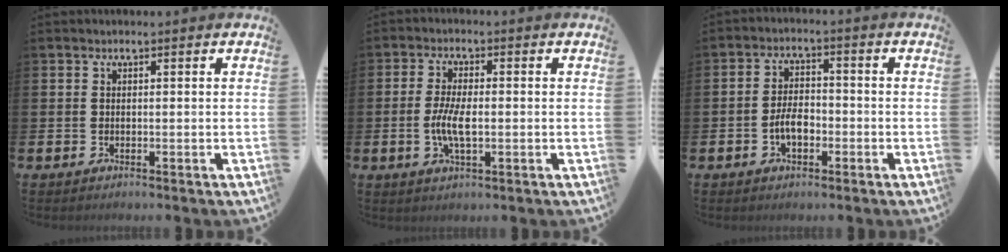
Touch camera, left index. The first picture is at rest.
{"total": 4.7, "force": [-0.7, 1.7, 4.3], "torque": [-0.082, -0.005, -0.019]}
{"total": 3.8, "force": [-1.3, 2.1, 2.8], "torque": [-0.046, 0.005, -0.026]}